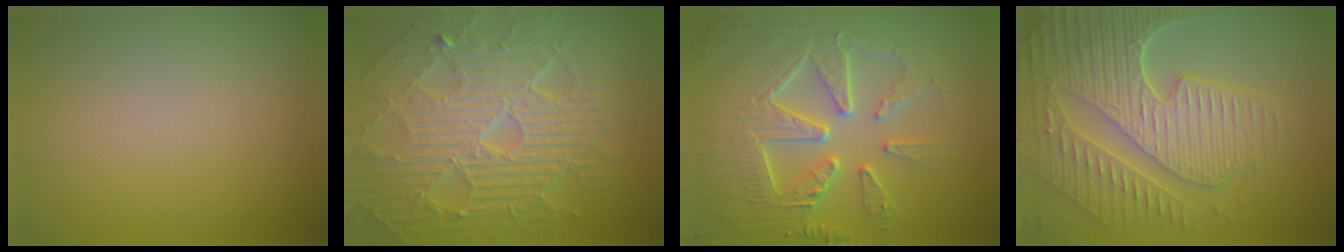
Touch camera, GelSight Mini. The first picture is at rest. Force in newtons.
{"total": 10.7, "press": 7.0, "slide": 8.1}
{"total": 8.8, "press": 6.4, "slide": 6.0}
{"total": 8.8, "press": 6.3, "slide": 6.1}